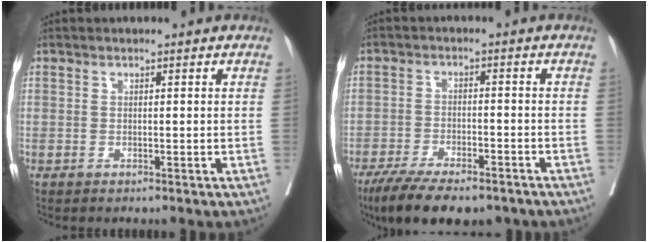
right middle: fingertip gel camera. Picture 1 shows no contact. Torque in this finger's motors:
{"motor_torque": [0.33, -0.27, 0.18, 0.10]}